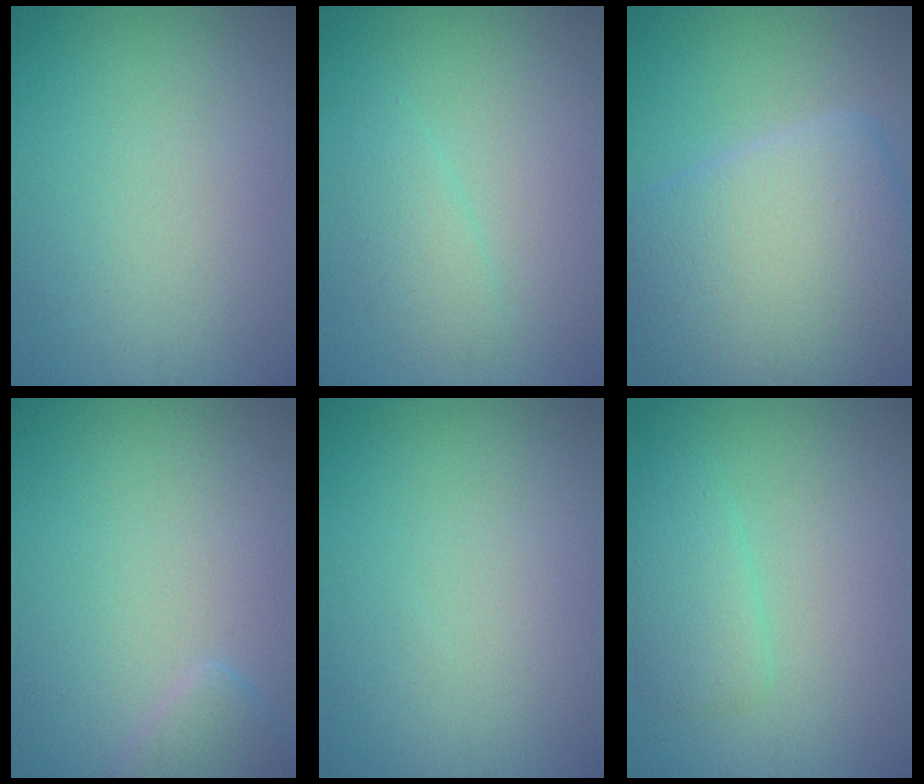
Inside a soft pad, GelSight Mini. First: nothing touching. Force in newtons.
{"total": 1.6, "press": 1.6, "slide": 0.1}
{"total": 9.7, "press": 9.7, "slide": 0.9}
{"total": 1.9, "press": 1.9, "slide": 0.1}
{"total": 0.0}
{"total": 2.5, "press": 2.5, "slide": 0.1}